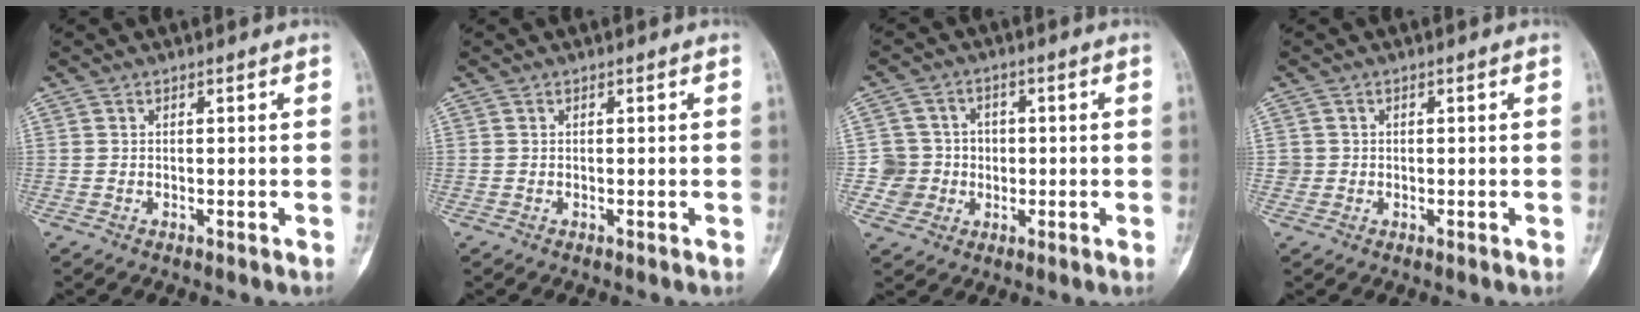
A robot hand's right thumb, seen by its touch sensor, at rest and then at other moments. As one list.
[{"total": 0.0}, {"total": 6.4, "force": [-0.7, 6.4, 0.2], "torque": [0.034, 0.015, -0.016]}, {"total": 1.3, "force": [0.0, 1.3, 0.0], "torque": [0.008, 0.006, -0.002]}]